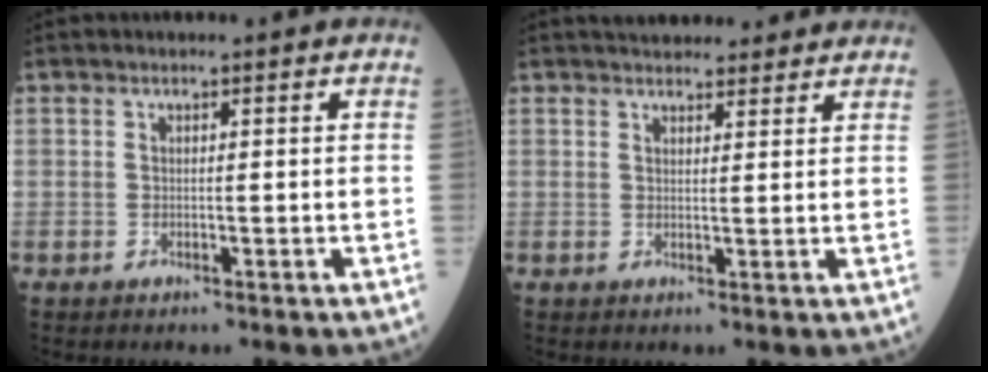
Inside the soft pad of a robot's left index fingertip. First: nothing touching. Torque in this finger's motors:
{"motor_torque": [0.22, -0.34, 0.26, 0.03]}